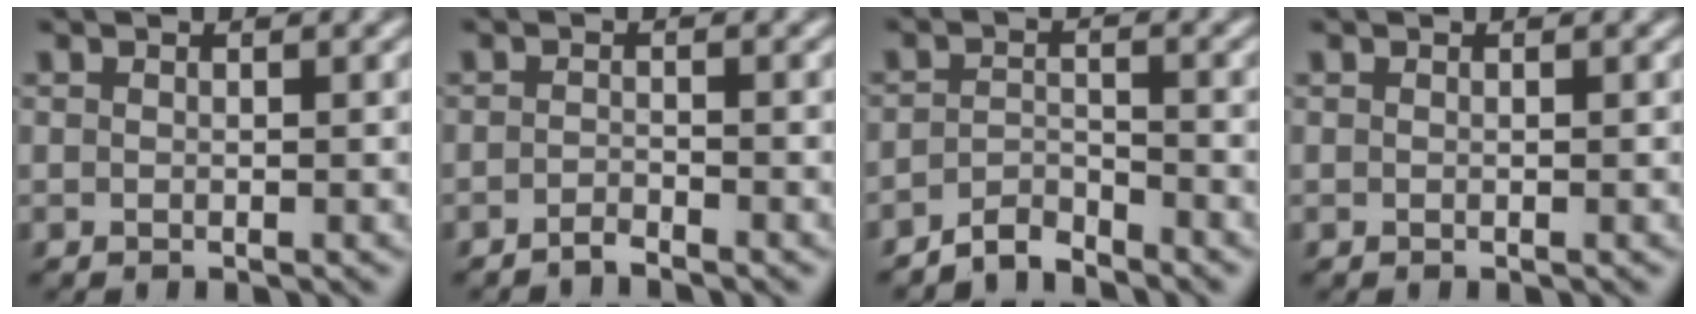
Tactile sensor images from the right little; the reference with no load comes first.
{"total": 1.7, "force": [-1.7, -0.3, 0.0], "torque": [-0.002, -0.005, -0.031]}
{"total": 3.2, "force": [-3.1, 0.4, 0.7], "torque": [-0.014, -0.008, -0.054]}
{"total": 0.0}